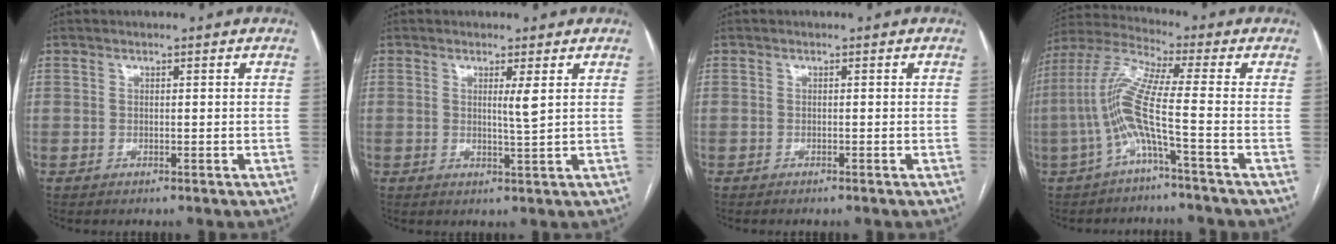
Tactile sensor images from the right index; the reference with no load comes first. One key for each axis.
{"total": 2.4, "fx": 0.8, "fy": -0.3, "fz": 2.3, "tx": -0.040, "ty": -0.007, "tz": 0.014}
{"total": 0.5, "fx": -0.5, "fy": -0.2, "fz": 0.2, "tx": -0.006, "ty": 0.001, "tz": -0.010}
{"total": 9.6, "fx": -2.8, "fy": -0.8, "fz": 9.2, "tx": -0.206, "ty": 0.015, "tz": -0.064}